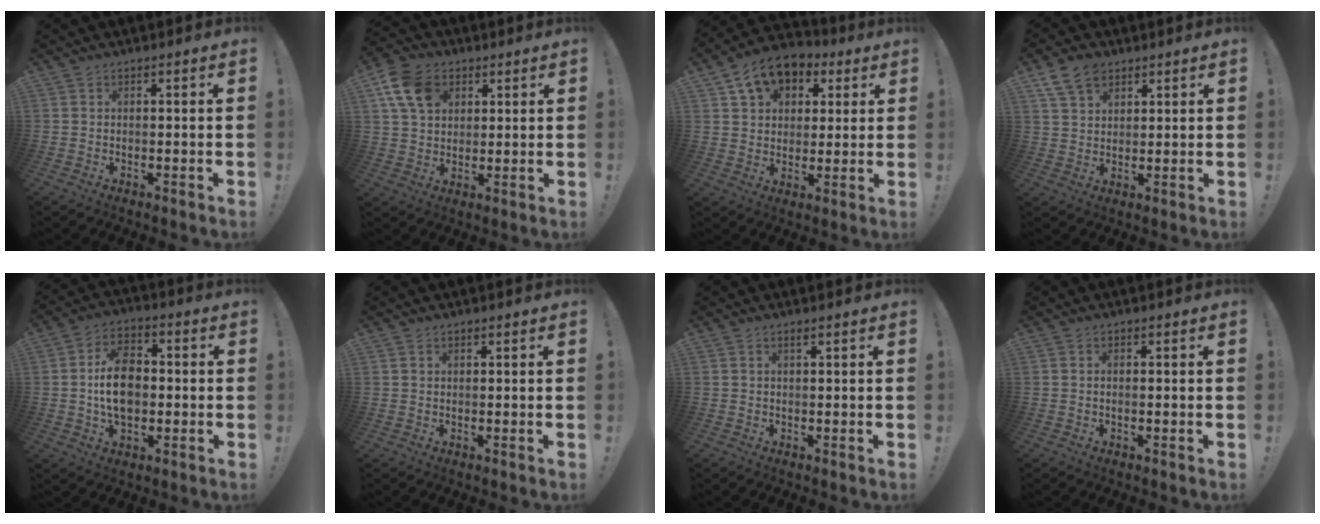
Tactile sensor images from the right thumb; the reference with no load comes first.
{"total": 12.1, "force": [4.9, 9.0, 6.5], "torque": [-0.107, -0.006, 0.100]}
{"total": 10.9, "force": [5.8, 8.0, 4.7], "torque": [-0.073, -0.028, 0.113]}
{"total": 8.5, "force": [5.2, 5.6, 3.6], "torque": [-0.066, -0.016, 0.104]}
{"total": 12.9, "force": [-0.8, 8.9, 9.3], "torque": [-0.157, 0.011, -0.013]}
{"total": 0.5, "force": [0.4, 0.4, 0.0], "torque": [0.000, 0.001, 0.008]}
{"total": 0.8, "force": [0.5, 0.1, 0.6], "torque": [-0.017, 0.002, 0.009]}
{"total": 0.8, "force": [-0.2, 0.1, 0.8], "torque": [-0.019, 0.002, -0.003]}